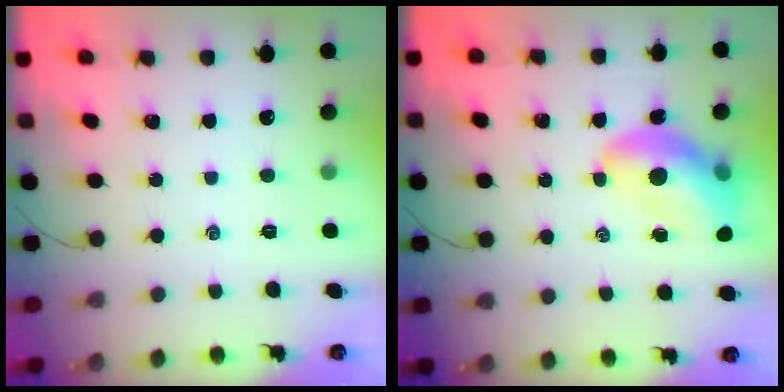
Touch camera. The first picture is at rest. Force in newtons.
{"total": 12.5, "press": 11.9, "slide": 3.7}